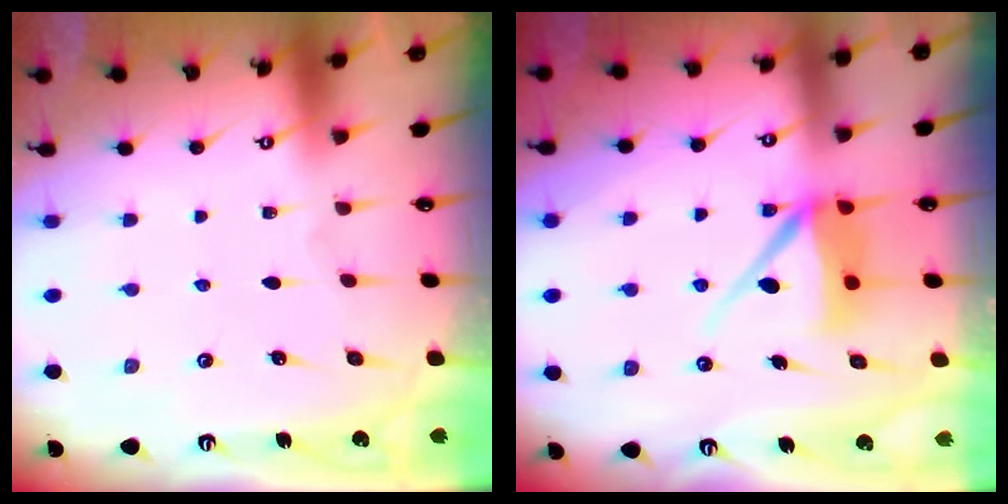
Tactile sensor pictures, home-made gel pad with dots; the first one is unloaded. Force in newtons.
{"total": 9.4, "press": 9.4, "slide": 0.8}